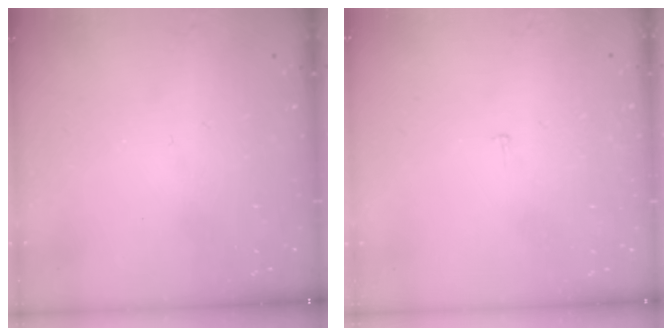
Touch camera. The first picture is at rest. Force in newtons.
{"total": 2.2, "press": 2.2, "slide": 0.1}